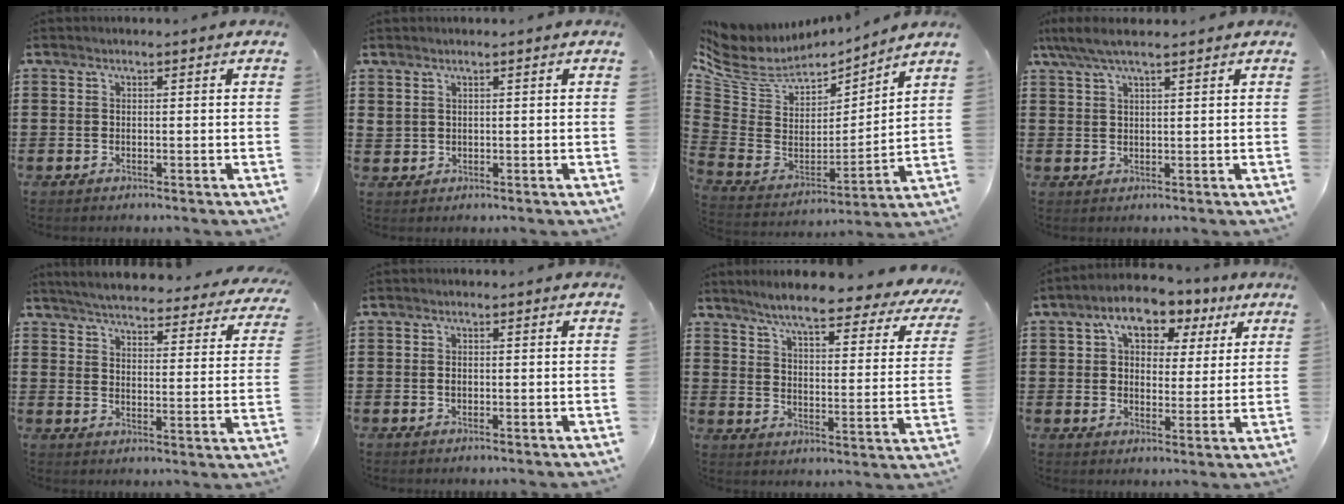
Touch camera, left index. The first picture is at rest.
{"total": 1.3, "force": [0.9, 0.8, 0.2], "torque": [-0.009, 0.004, 0.018]}
{"total": 7.9, "force": [5.8, 4.1, 3.4], "torque": [-0.107, -0.046, 0.102]}
{"total": 4.8, "force": [3.3, 1.0, 3.3], "torque": [-0.070, 0.001, 0.062]}
{"total": 5.1, "force": [4.9, -0.2, 1.3], "torque": [-0.050, -0.037, 0.081]}
{"total": 0.8, "force": [-0.1, 0.7, 0.5], "torque": [-0.013, 0.001, -0.003]}
{"total": 6.9, "force": [6.0, 0.1, 3.5], "torque": [-0.084, -0.039, 0.097]}
{"total": 8.0, "force": [4.8, 4.6, 4.3], "torque": [-0.079, -0.002, 0.079]}